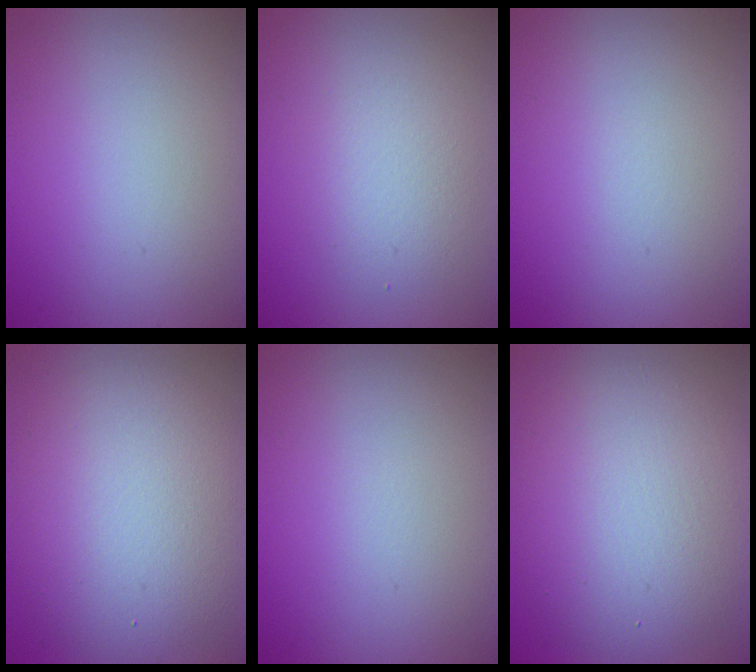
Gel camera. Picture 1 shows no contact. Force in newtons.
{"total": 2.8, "press": 2.8, "slide": 0.1}
{"total": 0.0}
{"total": 8.5, "press": 8.4, "slide": 0.9}
{"total": 0.0}
{"total": 8.8, "press": 8.8, "slide": 0.7}